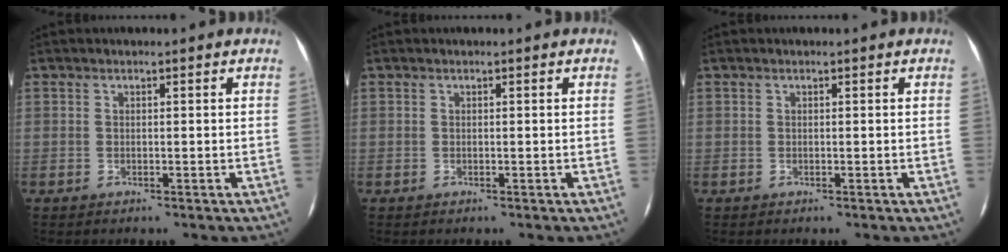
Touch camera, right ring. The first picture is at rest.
{"total": 0.0}
{"total": 0.0}